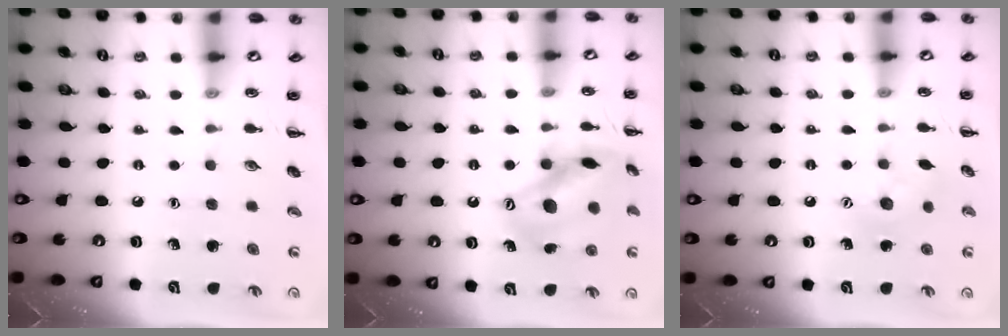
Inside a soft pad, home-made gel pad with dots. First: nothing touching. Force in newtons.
{"total": 15.6, "press": 15.6, "slide": 0.7}
{"total": 8.3, "press": 8.2, "slide": 1.2}